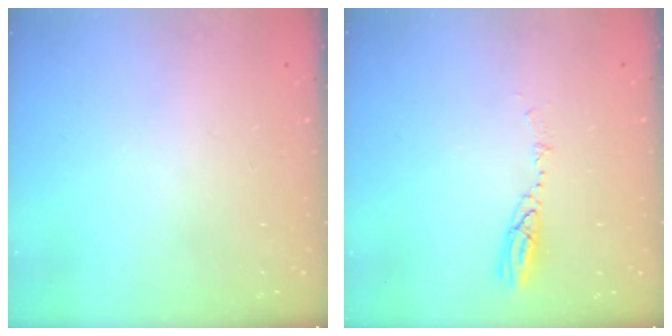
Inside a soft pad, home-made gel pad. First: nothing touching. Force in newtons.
{"total": 4.3, "press": 4.3, "slide": 0.4}